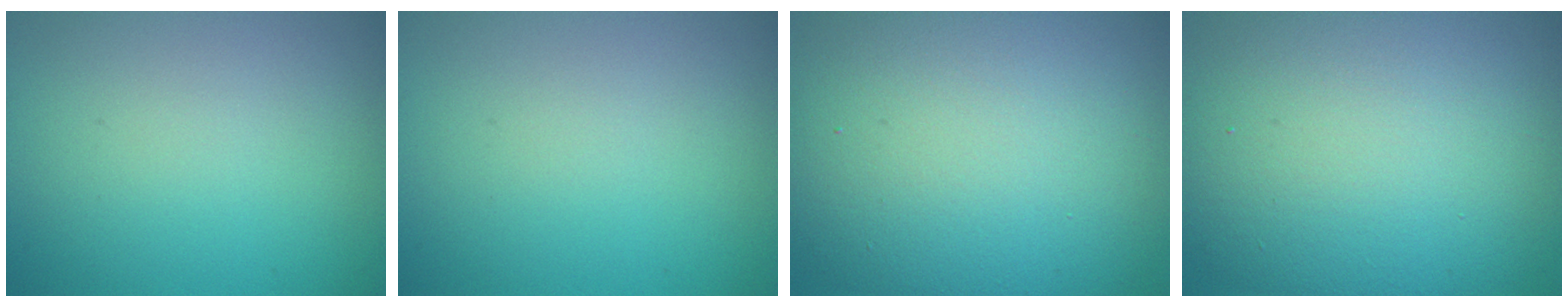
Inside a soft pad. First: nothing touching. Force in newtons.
{"total": 0.0}
{"total": 15.7, "press": 15.7, "slide": 0.9}
{"total": 14.7, "press": 14.7, "slide": 0.9}